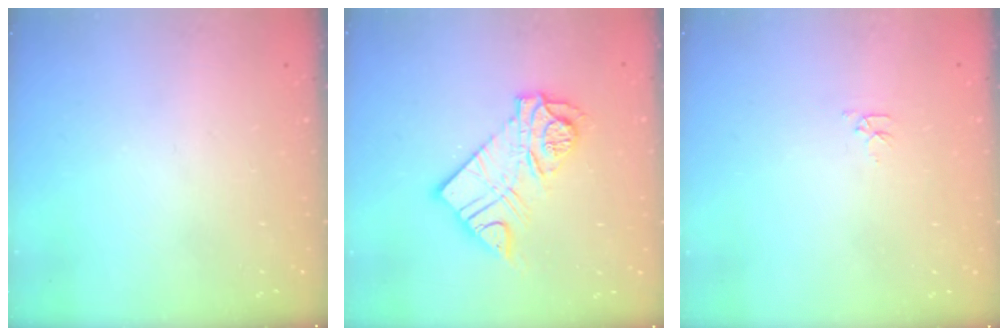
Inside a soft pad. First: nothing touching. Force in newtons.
{"total": 13.1, "press": 13.0, "slide": 1.3}
{"total": 2.8, "press": 2.7, "slide": 0.4}